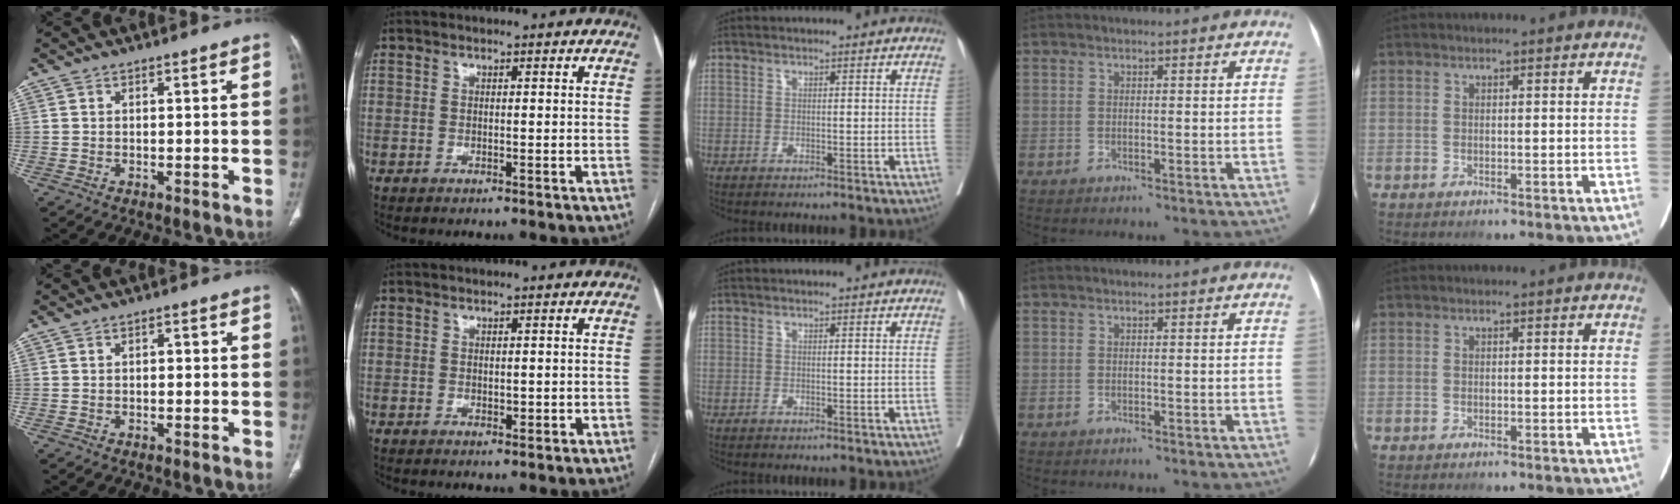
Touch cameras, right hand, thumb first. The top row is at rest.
{"thumb": {"total": 1.0, "force": [0.1, 0.7, 0.8], "torque": [-0.008, 0.003, -0.002]}, "index": {"total": 1.3, "force": [0.0, 1.0, 0.9], "torque": [-0.010, -0.001, 0.004]}}